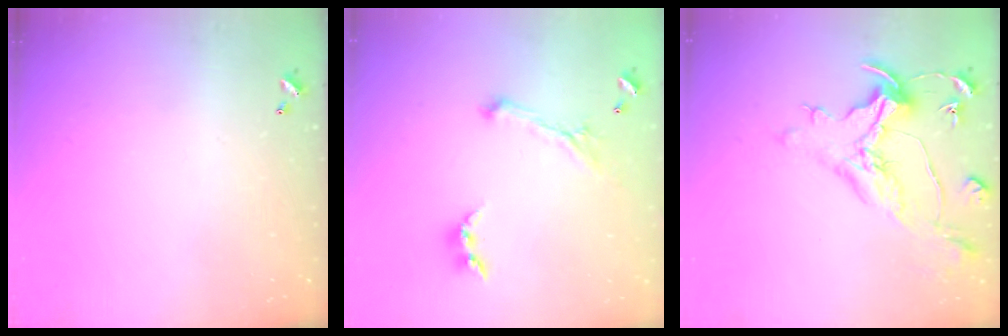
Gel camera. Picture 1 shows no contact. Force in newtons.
{"total": 0.0}
{"total": 1.5, "press": 0.8, "slide": 1.2}